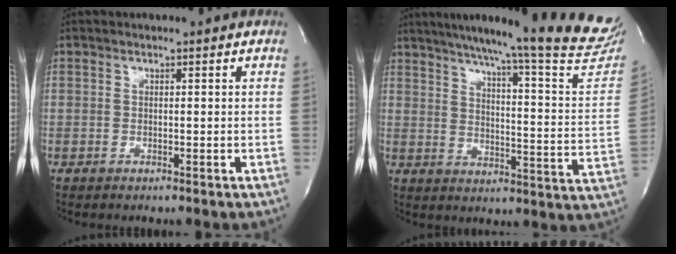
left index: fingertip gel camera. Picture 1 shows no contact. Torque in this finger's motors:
{"motor_torque": [0.16, -0.18, 0.34, 0.06]}